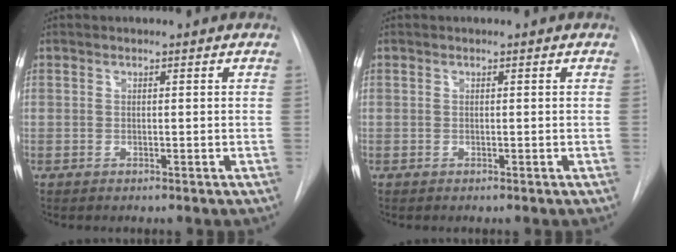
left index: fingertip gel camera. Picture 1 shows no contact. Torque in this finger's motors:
{"motor_torque": [-0.08, -0.10, 0.01, 0.01]}